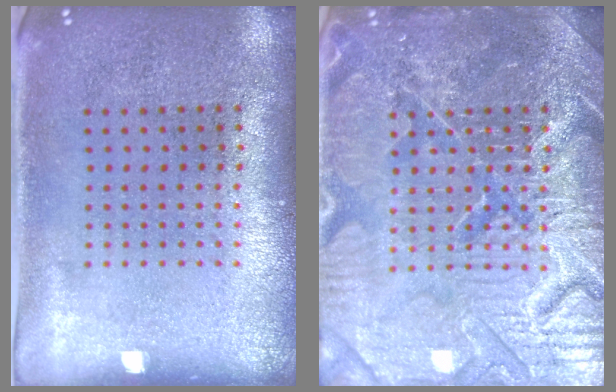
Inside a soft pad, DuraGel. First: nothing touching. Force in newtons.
{"total": 6.4, "press": 6.3, "slide": 0.7}